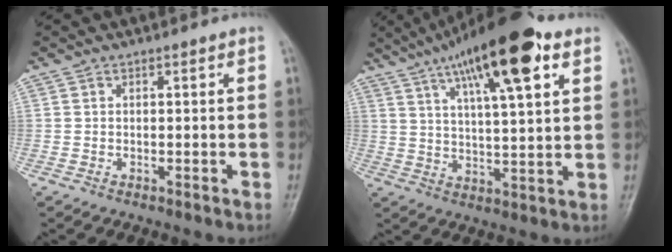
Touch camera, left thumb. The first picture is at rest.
{"total": 18.7, "force": [10.0, 5.1, 15.0], "torque": [-0.227, -0.018, 0.161]}